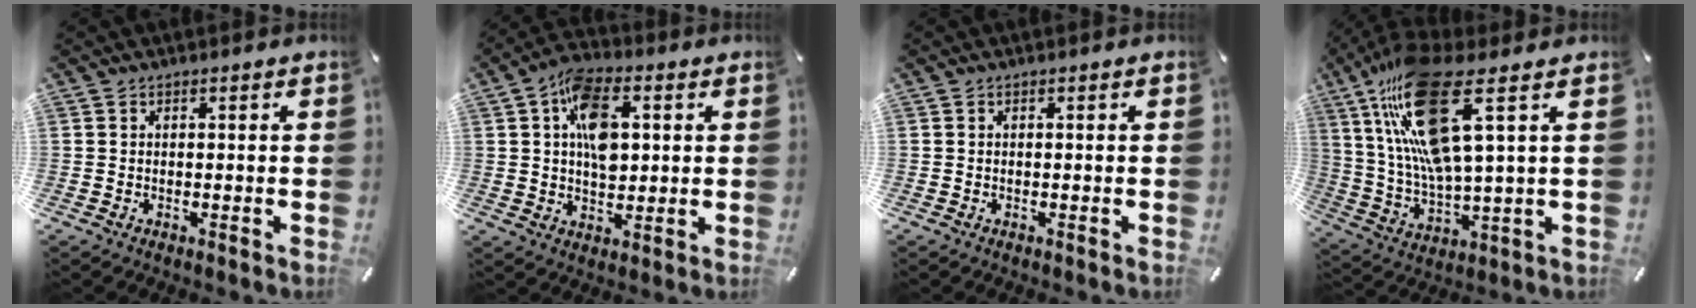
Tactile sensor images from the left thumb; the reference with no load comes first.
{"total": 11.6, "force": [2.2, 7.5, 8.6], "torque": [-0.139, 0.008, 0.042]}
{"total": 0.0}
{"total": 20.1, "force": [9.6, 5.1, 17.0], "torque": [-0.346, -0.041, 0.151]}